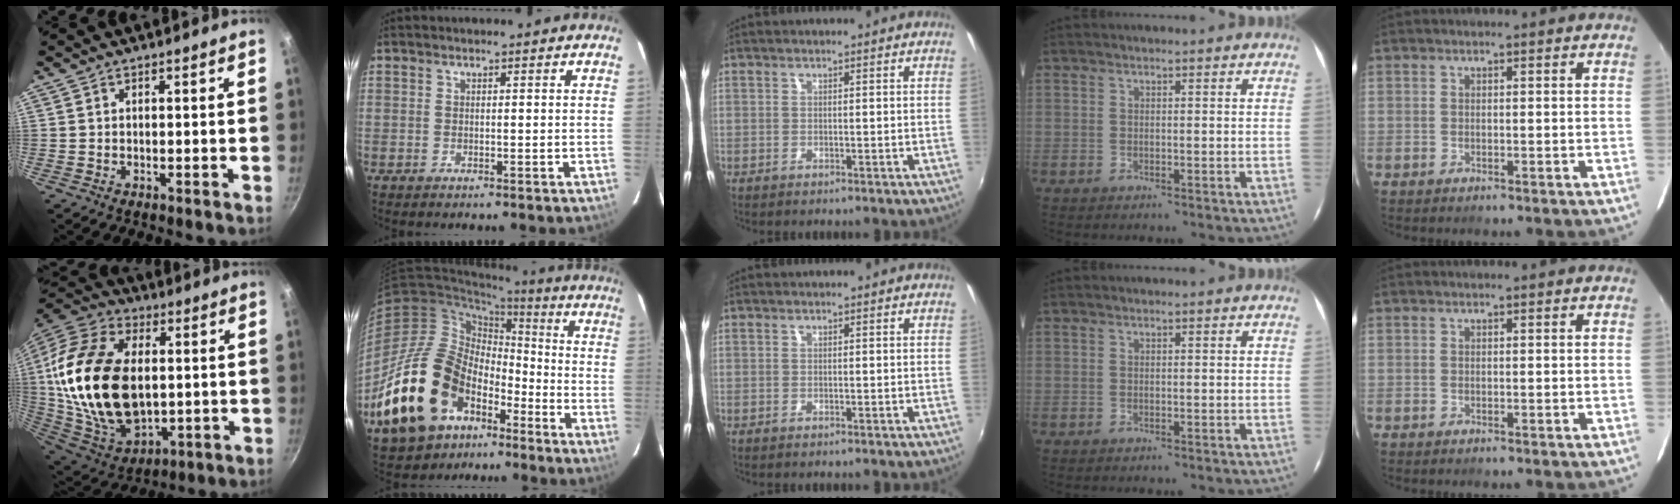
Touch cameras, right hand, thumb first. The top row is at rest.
{"thumb": {"total": 28.8, "force": [2.0, 17.9, 22.5], "torque": [-0.422, -0.003, 0.041]}, "index": {"total": 22.7, "force": [-11.8, 14.6, 12.8], "torque": [-0.263, 0.006, -0.185]}}